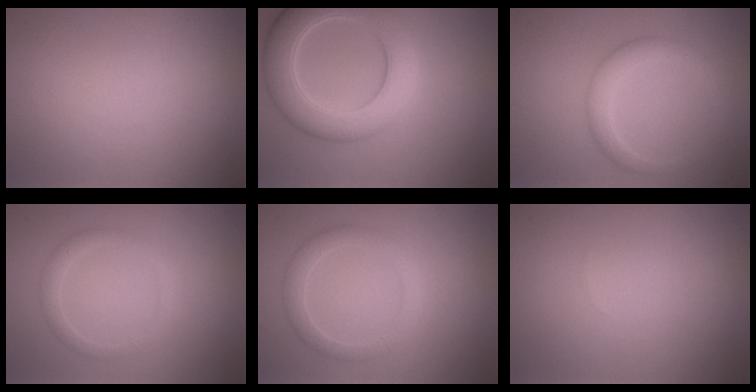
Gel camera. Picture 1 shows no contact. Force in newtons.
{"total": 7.4, "press": 7.4, "slide": 0.5}
{"total": 2.7, "press": 2.6, "slide": 0.2}
{"total": 1.5, "press": 1.5, "slide": 0.1}
{"total": 2.3, "press": 2.3, "slide": 0.1}
{"total": 0.0}